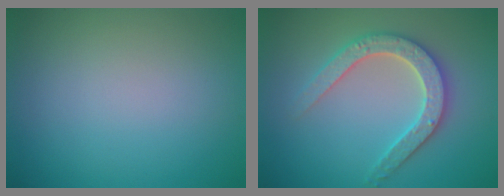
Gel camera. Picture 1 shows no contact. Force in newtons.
{"total": 4.6, "press": 4.6, "slide": 0.8}